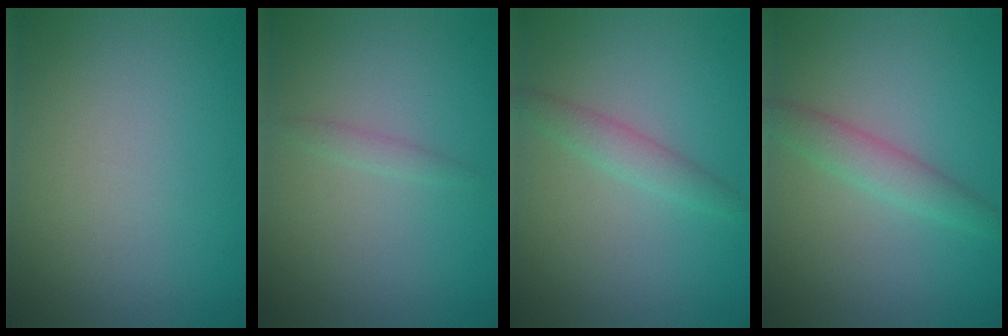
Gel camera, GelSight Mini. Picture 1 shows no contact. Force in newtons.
{"total": 0.8, "press": 0.8, "slide": 0.1}
{"total": 1.9, "press": 1.9, "slide": 0.1}
{"total": 2.4, "press": 2.4, "slide": 0.1}